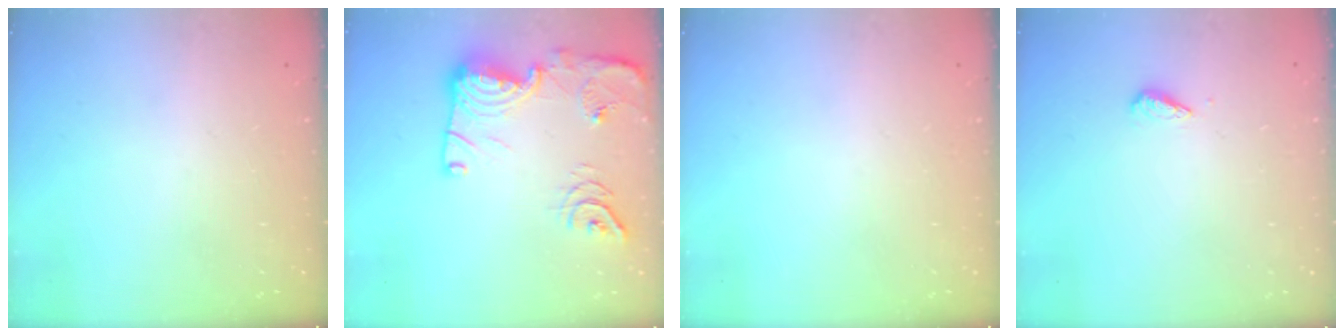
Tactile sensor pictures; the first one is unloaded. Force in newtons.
{"total": 18.6, "press": 18.6, "slide": 1.1}
{"total": 0.0}
{"total": 3.0, "press": 2.9, "slide": 0.6}